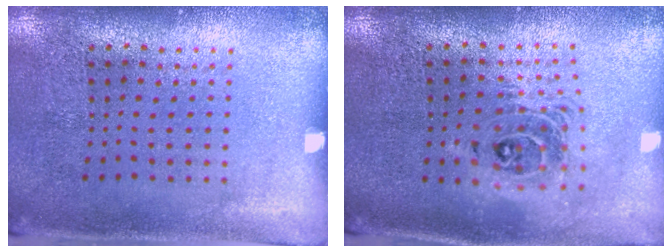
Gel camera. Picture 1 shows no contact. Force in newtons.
{"total": 1.9, "press": 1.5, "slide": 1.3}